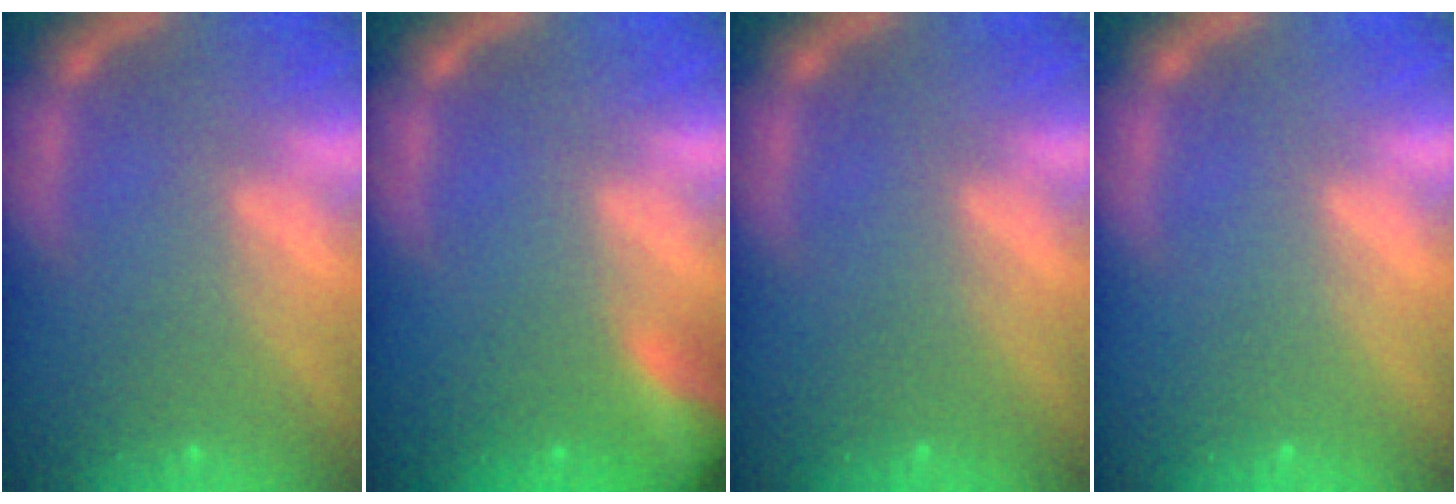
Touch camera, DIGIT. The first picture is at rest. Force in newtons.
{"total": 4.9}
{"total": 0.0}
{"total": 0.0}